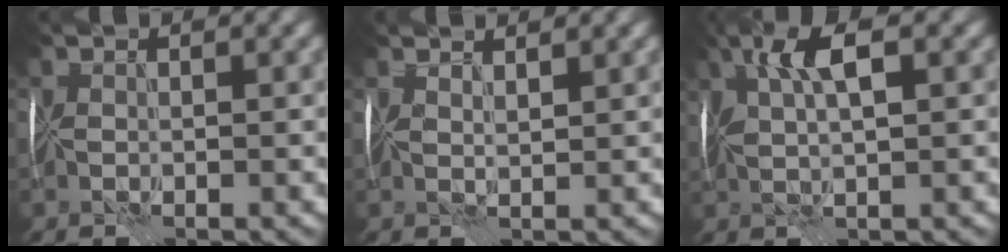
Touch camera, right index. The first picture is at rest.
{"total": 2.2, "force": [1.9, 0.3, 1.1], "torque": [-0.013, 0.007, 0.020]}
{"total": 5.8, "force": [2.2, 1.9, 5.0], "torque": [-0.097, 0.011, 0.037]}